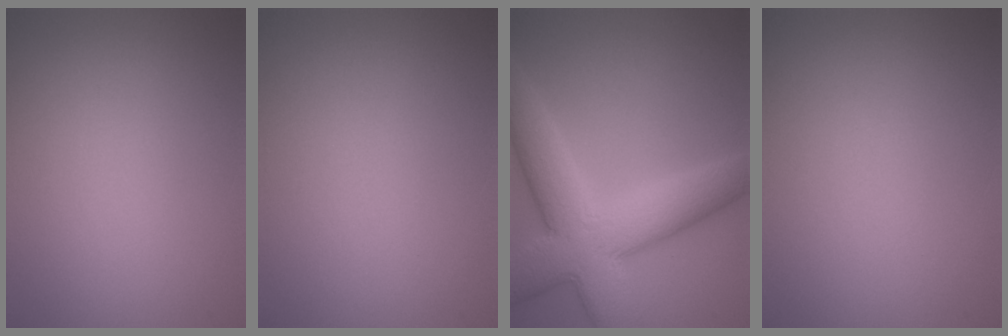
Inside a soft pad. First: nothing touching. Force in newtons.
{"total": 0.0}
{"total": 9.7, "press": 9.7, "slide": 0.4}
{"total": 0.0}